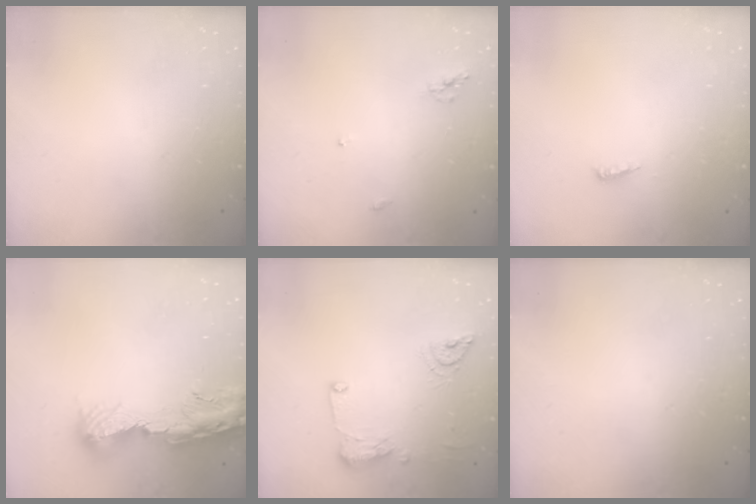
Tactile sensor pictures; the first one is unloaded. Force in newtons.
{"total": 5.4, "press": 5.4, "slide": 0.0}
{"total": 3.9, "press": 3.9, "slide": 0.4}
{"total": 13.0, "press": 12.9, "slide": 1.3}
{"total": 11.2, "press": 11.1, "slide": 1.5}
{"total": 0.0}